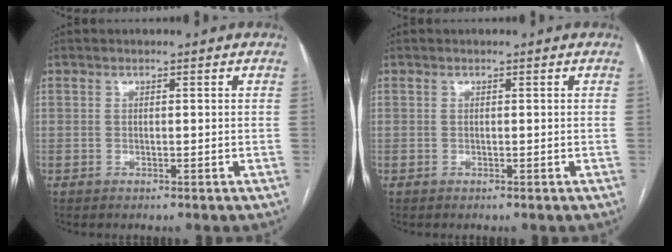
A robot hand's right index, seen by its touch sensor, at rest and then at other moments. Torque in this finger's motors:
{"motor_torque": [0.00, 0.00, 0.00, 0.00]}